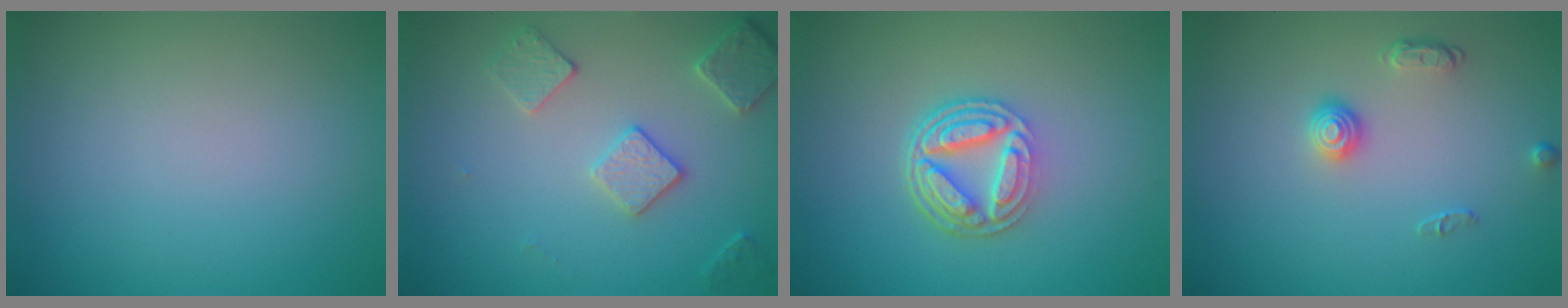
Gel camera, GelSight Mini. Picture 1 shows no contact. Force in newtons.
{"total": 3.1, "press": 3.1, "slide": 0.2}
{"total": 5.3, "press": 3.9, "slide": 3.6}
{"total": 1.7, "press": 1.4, "slide": 1.0}